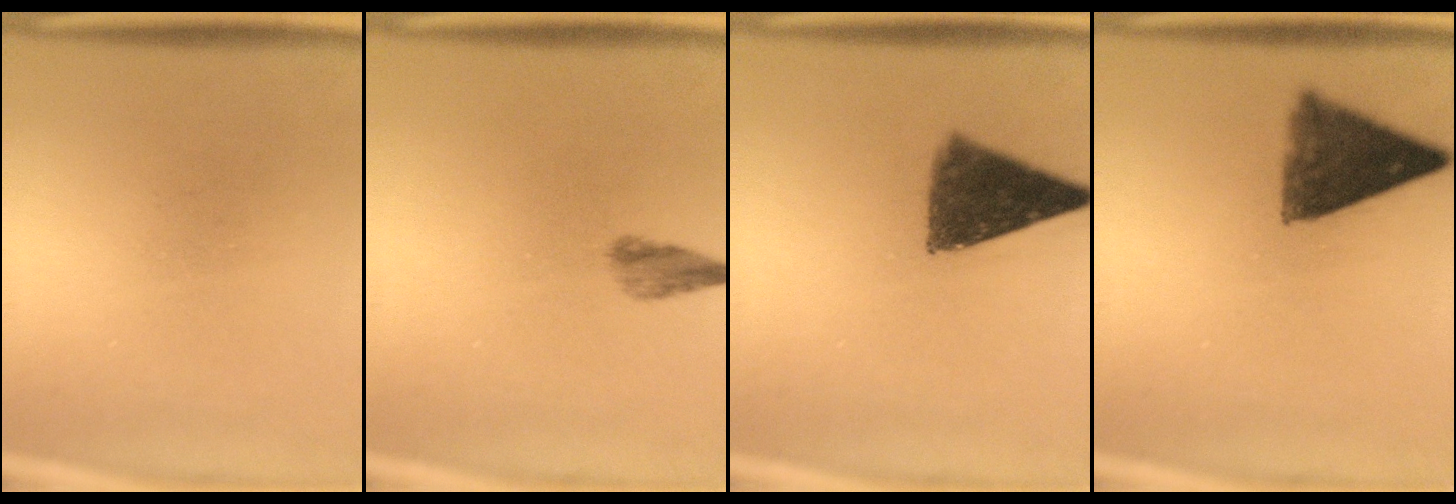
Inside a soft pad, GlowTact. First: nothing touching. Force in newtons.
{"total": 2.2}
{"total": 10.5}
{"total": 9.6}